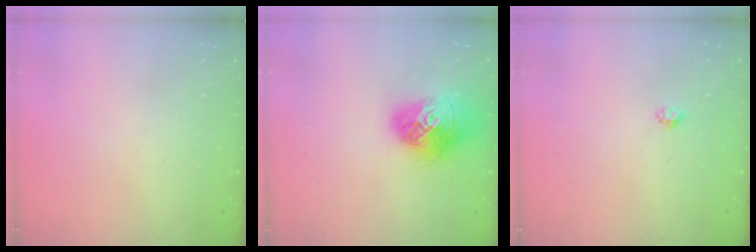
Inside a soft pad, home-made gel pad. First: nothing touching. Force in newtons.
{"total": 18.0, "press": 17.9, "slide": 1.9}
{"total": 2.7, "press": 2.7, "slide": 0.4}